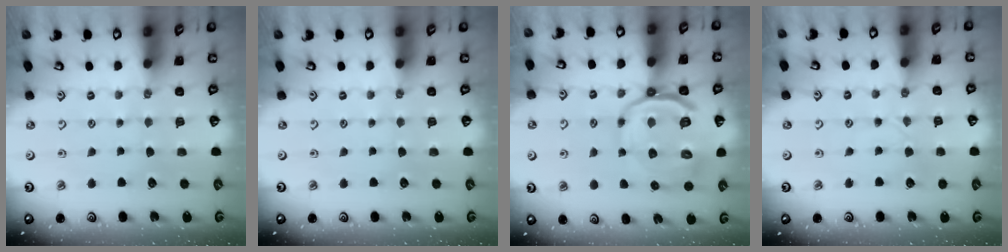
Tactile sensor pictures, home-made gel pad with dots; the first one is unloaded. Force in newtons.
{"total": 0.0}
{"total": 13.9, "press": 13.7, "slide": 2.6}
{"total": 2.0, "press": 2.0, "slide": 0.2}